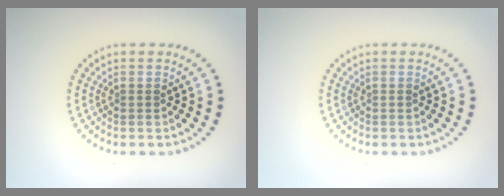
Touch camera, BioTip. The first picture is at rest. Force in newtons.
{"total": 0.0}